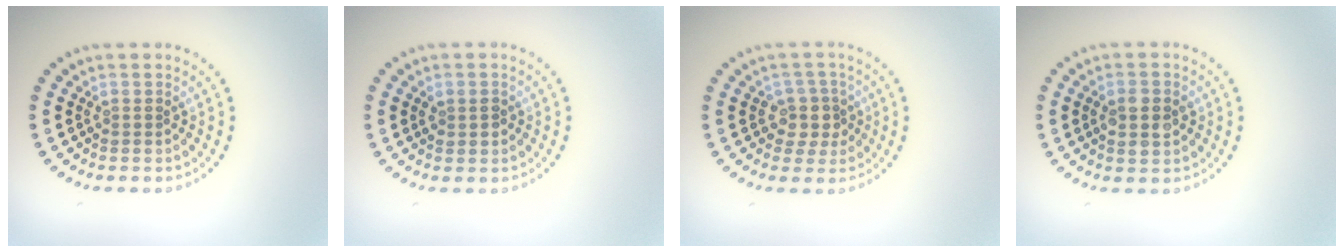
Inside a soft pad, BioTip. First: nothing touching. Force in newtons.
{"total": 1.4, "press": 1.3, "slide": 0.4}
{"total": 2.5, "press": 2.0, "slide": 1.4}
{"total": 2.6, "press": 2.6, "slide": 0.1}